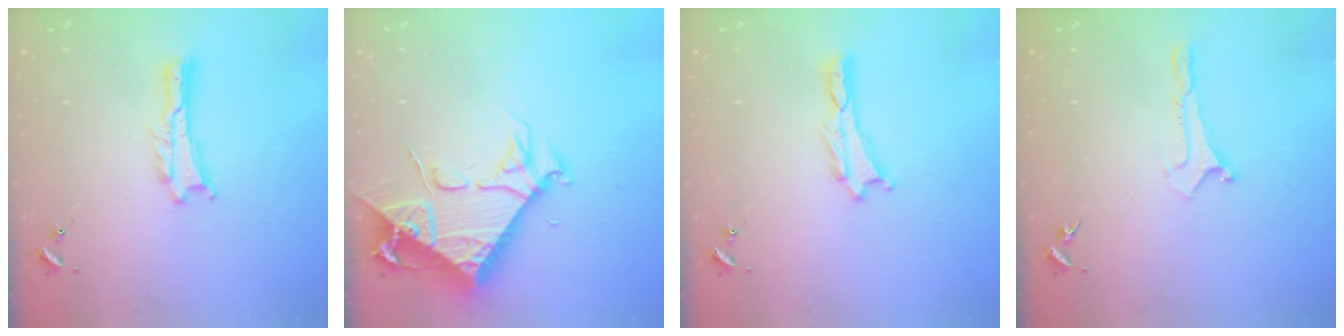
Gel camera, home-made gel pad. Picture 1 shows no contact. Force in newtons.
{"total": 8.4, "press": 8.3, "slide": 0.9}
{"total": 0.0}
{"total": 0.0}